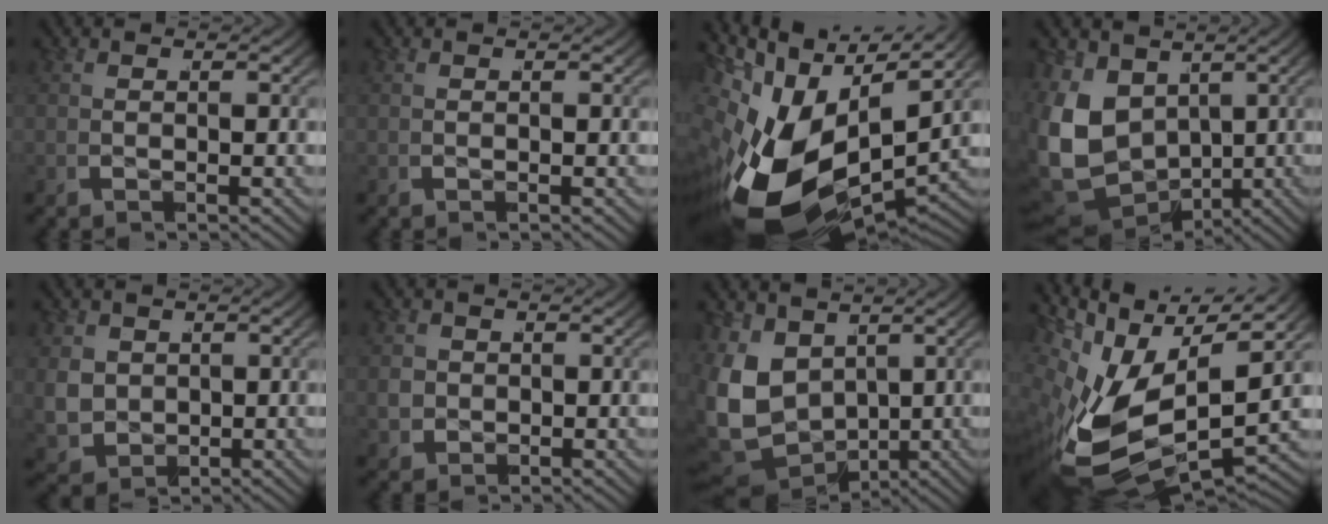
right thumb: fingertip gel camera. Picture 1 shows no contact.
{"total": 0.0}
{"total": 19.9, "force": [-4.3, 12.7, 14.7], "torque": [-0.282, -0.082, -0.042]}
{"total": 11.9, "force": [-2.1, 9.3, 7.1], "torque": [-0.196, -0.069, -0.004]}
{"total": 5.1, "force": [-0.4, 4.5, 2.4], "torque": [-0.078, -0.042, 0.013]}
{"total": 3.2, "force": [-0.3, 3.0, 1.1], "torque": [-0.035, -0.019, 0.001]}
{"total": 10.8, "force": [-1.7, 8.5, 6.4], "torque": [-0.186, -0.062, -0.003]}
{"total": 13.9, "force": [-1.8, 8.5, 10.9], "torque": [-0.224, -0.050, -0.014]}